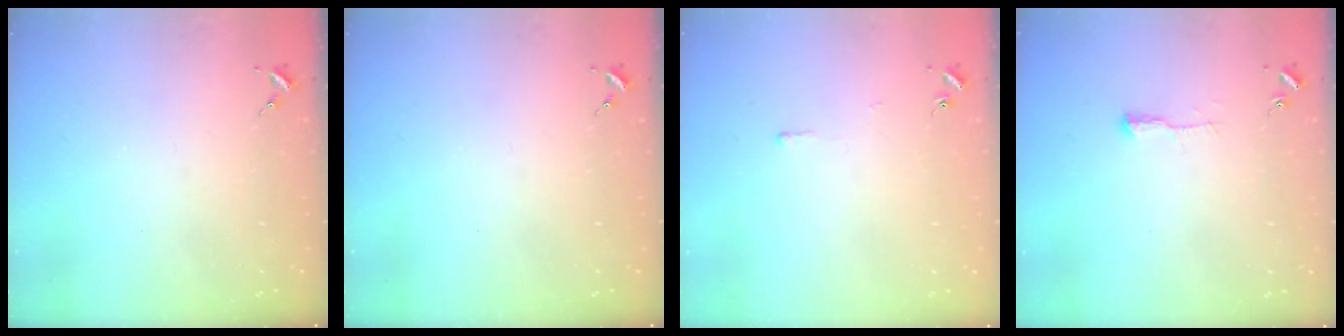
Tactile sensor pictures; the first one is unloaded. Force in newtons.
{"total": 0.0}
{"total": 2.6, "press": 2.6, "slide": 0.3}
{"total": 4.6, "press": 4.6, "slide": 0.7}